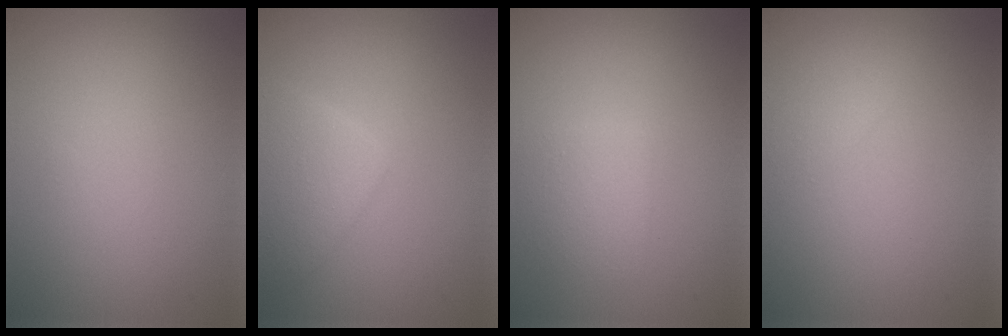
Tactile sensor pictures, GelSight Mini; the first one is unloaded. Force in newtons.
{"total": 3.3, "press": 3.3, "slide": 0.1}
{"total": 1.9, "press": 1.9, "slide": 0.0}
{"total": 1.2, "press": 1.2, "slide": 0.0}